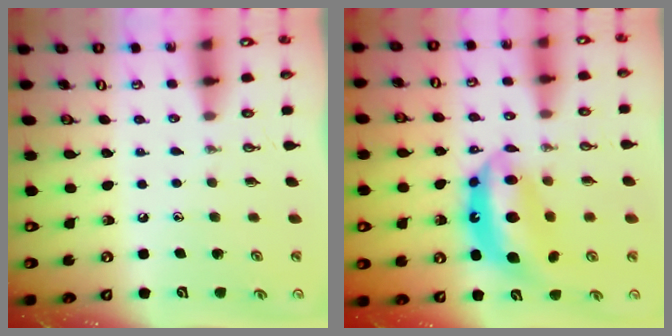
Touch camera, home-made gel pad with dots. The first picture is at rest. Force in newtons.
{"total": 13.1, "press": 13.0, "slide": 1.5}